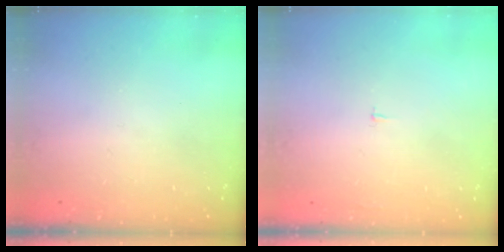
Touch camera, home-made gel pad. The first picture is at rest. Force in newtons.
{"total": 1.2, "press": 1.2, "slide": 0.1}